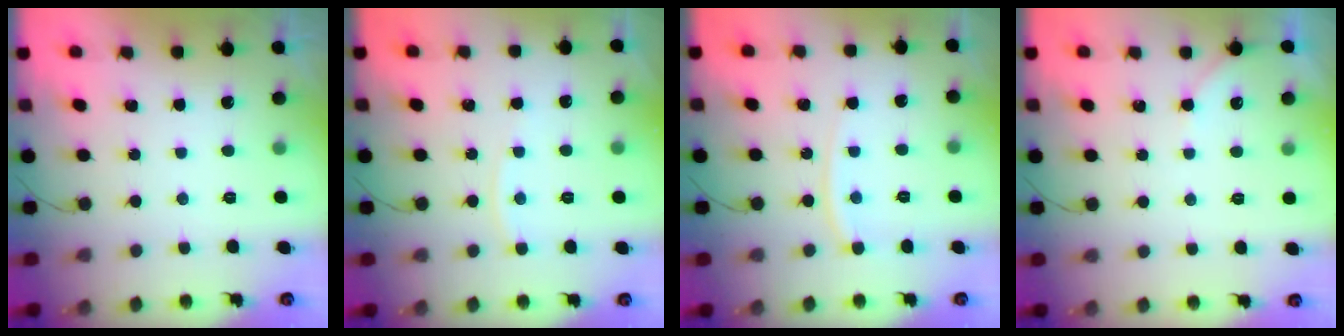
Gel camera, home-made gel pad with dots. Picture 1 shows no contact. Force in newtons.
{"total": 2.8, "press": 2.7, "slide": 0.4}
{"total": 7.4, "press": 7.3, "slide": 0.9}
{"total": 2.7, "press": 2.6, "slide": 0.5}